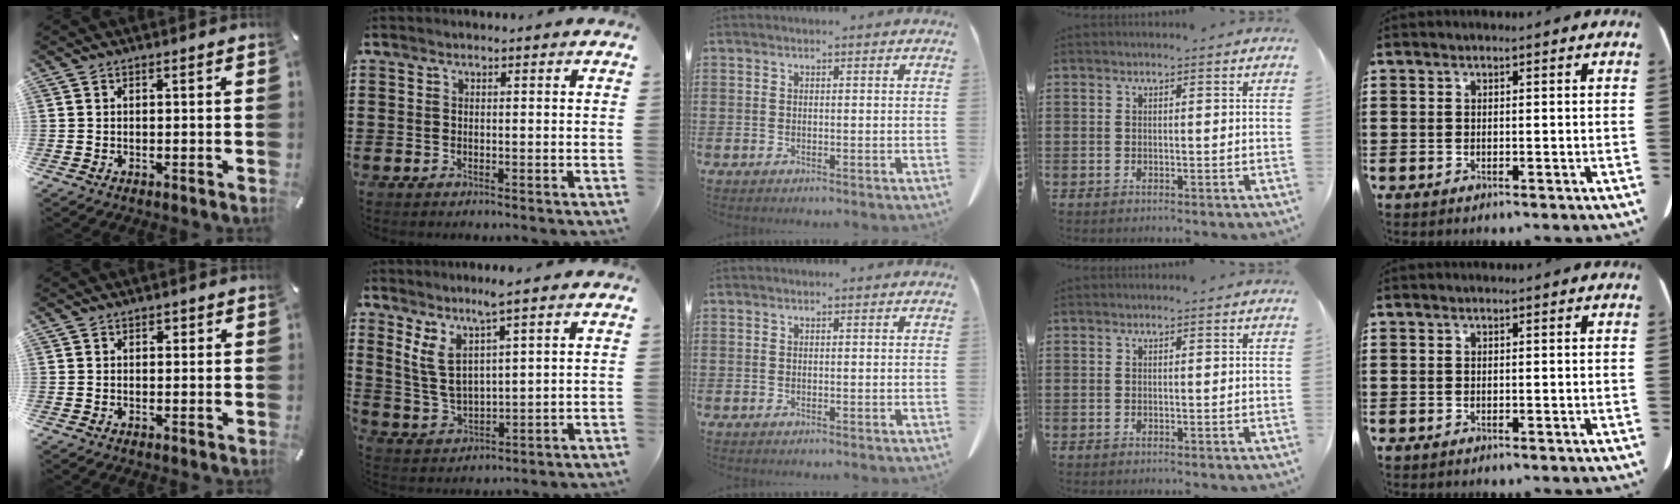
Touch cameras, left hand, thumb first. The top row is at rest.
{"thumb": {"total": 0.9, "force": [0.2, 0.8, 0.3], "torque": [0.001, 0.002, 0.001]}, "index": {"total": 6.4, "force": [3.6, 1.5, 5.0], "torque": [-0.116, -0.011, 0.060]}}